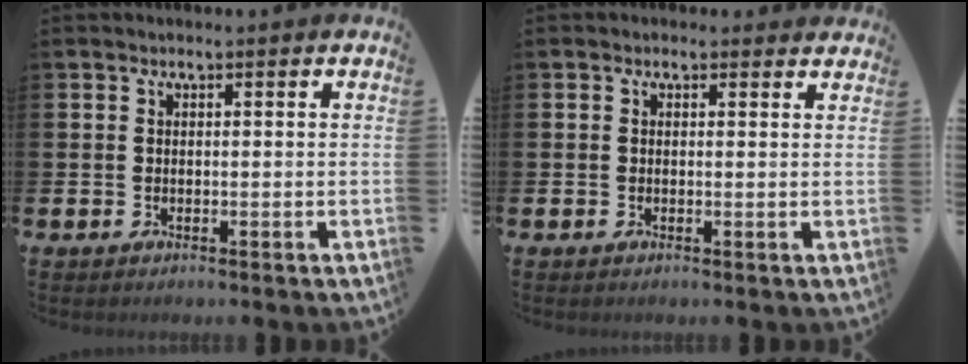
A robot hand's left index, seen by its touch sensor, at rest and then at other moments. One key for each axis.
{"total": 0.7, "fx": 0.5, "fy": 0.5, "fz": 0.1, "tx": 0.004, "ty": 0.004, "tz": 0.006}